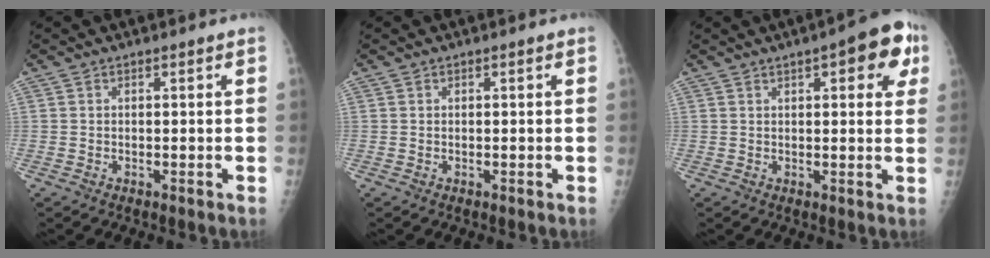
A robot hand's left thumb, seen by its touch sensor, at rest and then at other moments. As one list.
[{"total": 0.0}, {"total": 9.6, "force": [4.2, 3.5, 7.9], "torque": [-0.064, -0.001, 0.042]}]